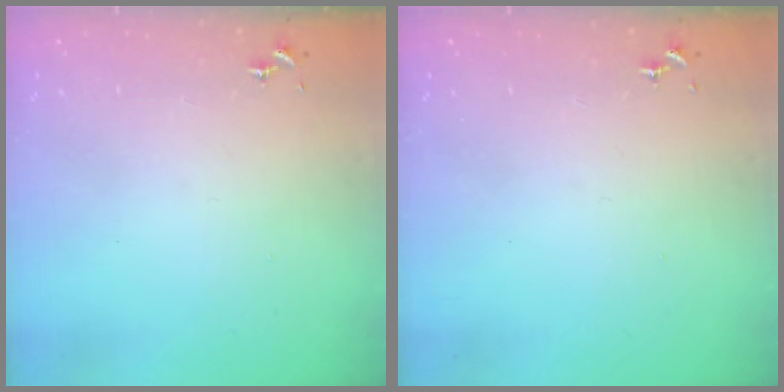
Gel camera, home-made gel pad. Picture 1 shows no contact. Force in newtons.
{"total": 0.0}